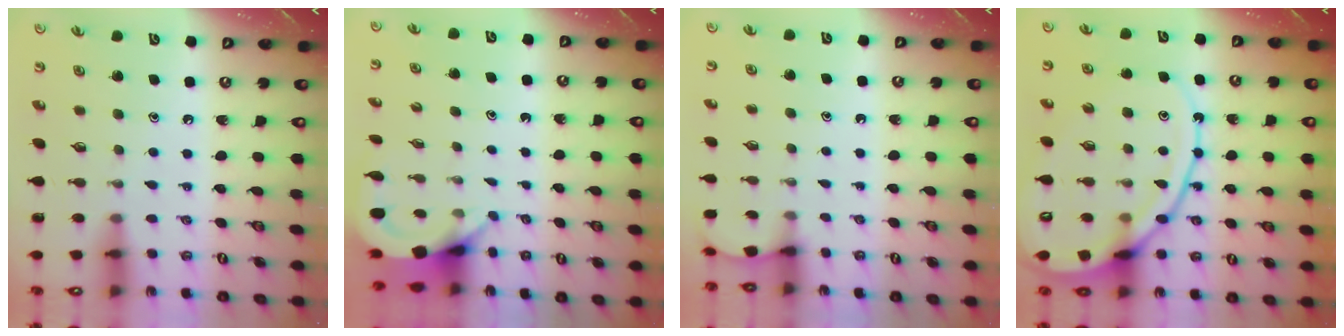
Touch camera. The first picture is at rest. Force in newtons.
{"total": 3.8, "press": 3.8, "slide": 0.3}
{"total": 1.9, "press": 1.9, "slide": 0.2}
{"total": 16.8, "press": 16.8, "slide": 1.5}